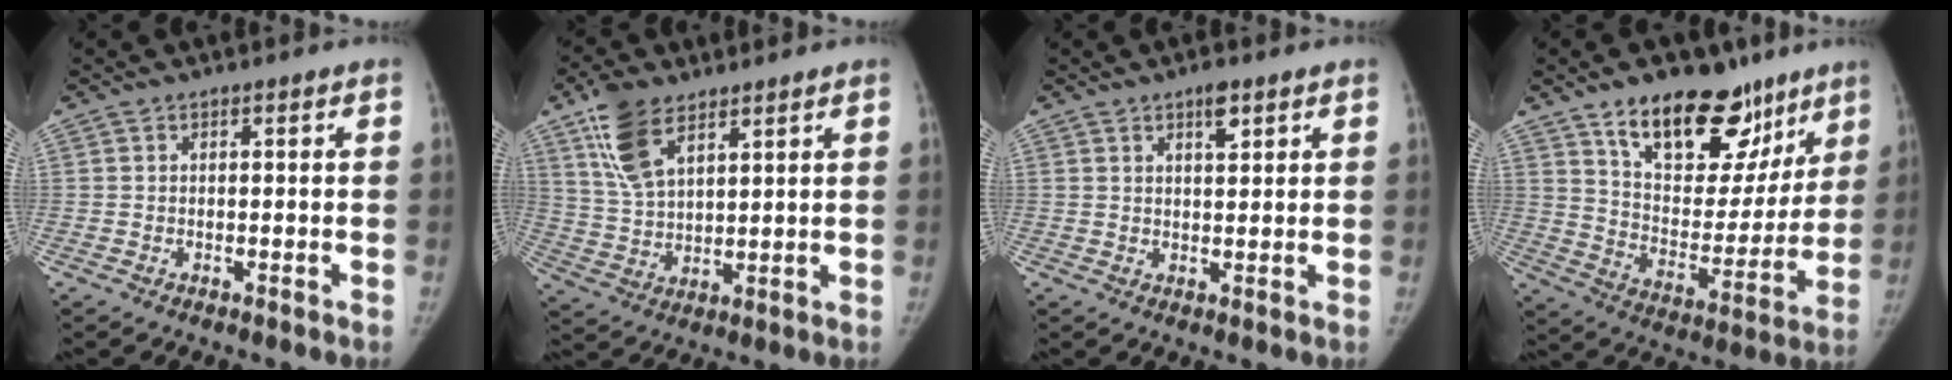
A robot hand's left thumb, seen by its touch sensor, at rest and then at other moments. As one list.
[{"total": 10.8, "force": [6.5, 5.1, 6.9], "torque": [-0.124, -0.020, 0.135]}, {"total": 2.9, "force": [1.8, 1.1, 2.0], "torque": [-0.023, -0.009, 0.027]}, {"total": 23.9, "force": [15.1, 12.4, 13.8], "torque": [-0.151, -0.064, 0.239]}]